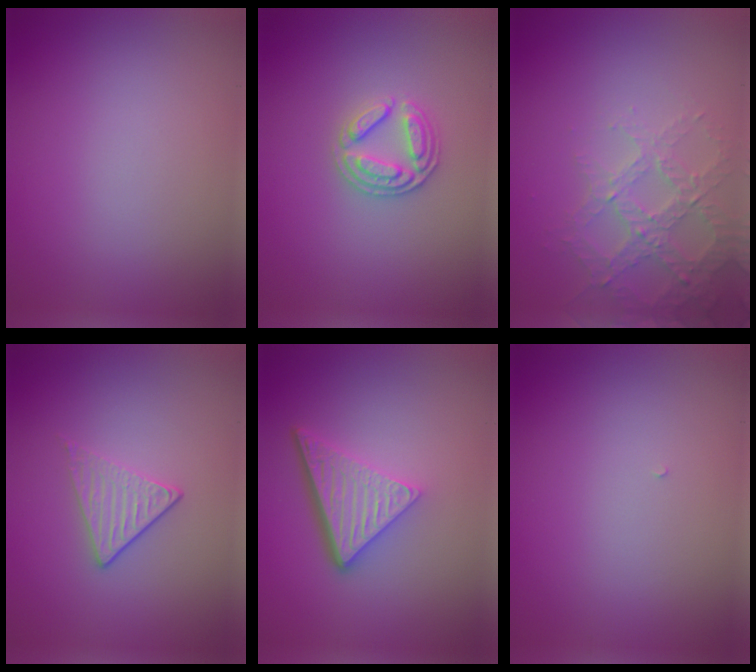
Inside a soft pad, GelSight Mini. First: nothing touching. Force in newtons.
{"total": 2.6, "press": 2.5, "slide": 0.6}
{"total": 3.7, "press": 3.5, "slide": 1.1}
{"total": 1.7, "press": 1.4, "slide": 1.0}
{"total": 5.1, "press": 3.6, "slide": 3.7}
{"total": 0.0}